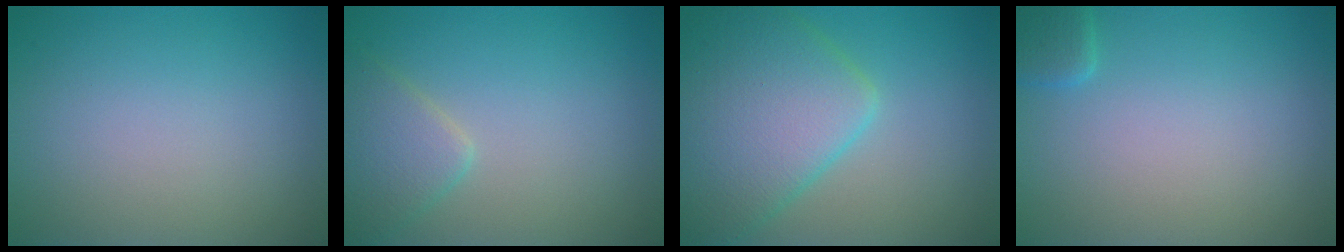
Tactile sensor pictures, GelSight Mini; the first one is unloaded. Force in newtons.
{"total": 2.8, "press": 2.8, "slide": 0.1}
{"total": 8.5, "press": 8.5, "slide": 0.3}
{"total": 1.6, "press": 1.6, "slide": 0.1}